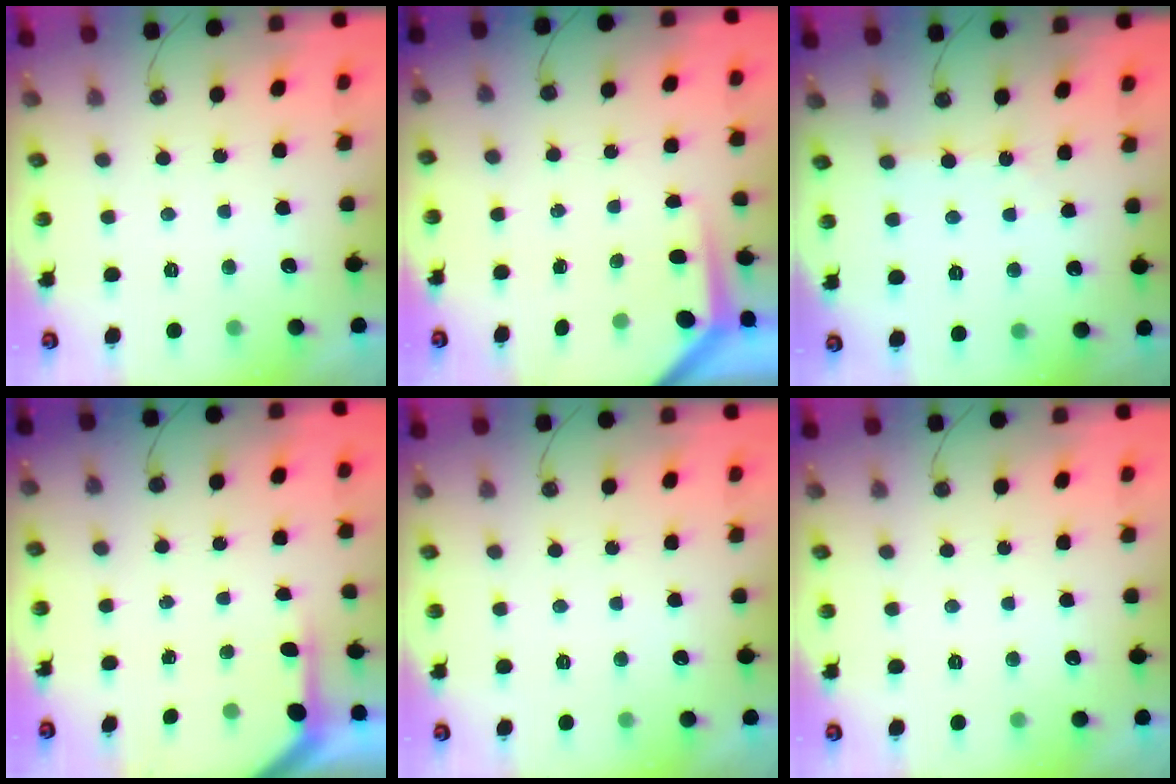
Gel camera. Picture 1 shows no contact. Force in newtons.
{"total": 3.7, "press": 3.7, "slide": 0.3}
{"total": 2.5, "press": 2.5, "slide": 0.4}
{"total": 2.7, "press": 2.7, "slide": 0.2}
{"total": 0.0}
{"total": 0.0}